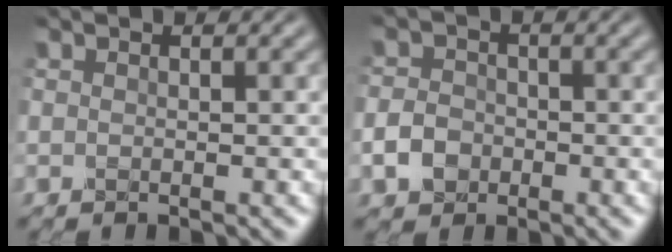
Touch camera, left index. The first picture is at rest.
{"total": 2.7, "force": [-1.1, 2.2, 1.2], "torque": [-0.022, 0.003, -0.026]}